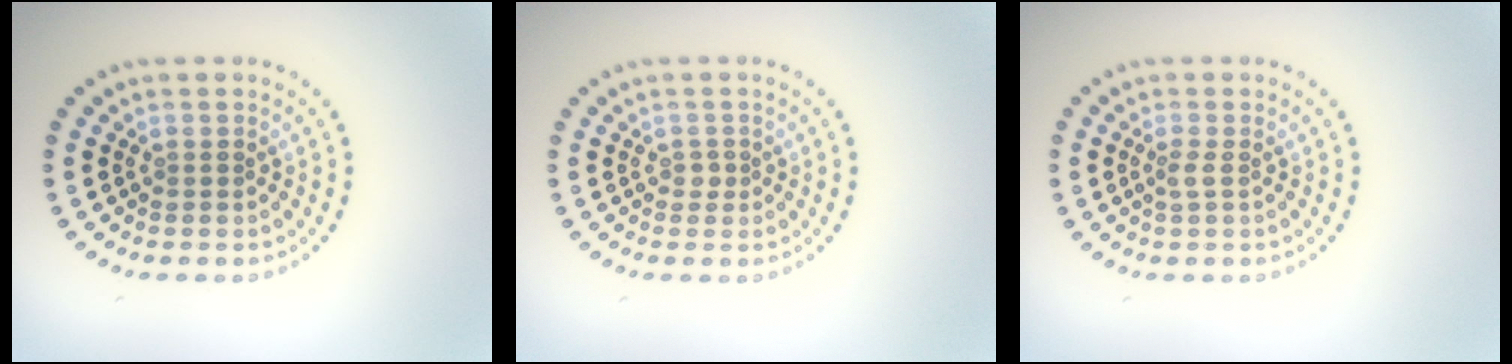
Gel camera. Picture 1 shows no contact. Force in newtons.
{"total": 0.9, "press": 0.7, "slide": 0.5}
{"total": 0.9, "press": 0.7, "slide": 0.6}